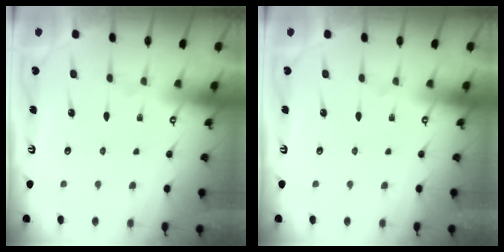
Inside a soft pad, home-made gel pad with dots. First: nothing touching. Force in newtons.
{"total": 0.0}